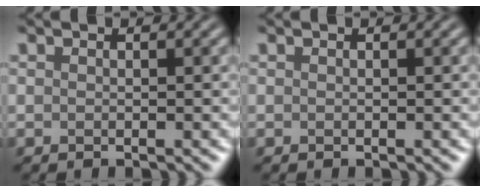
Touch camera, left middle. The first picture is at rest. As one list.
[{"total": 0.0}]